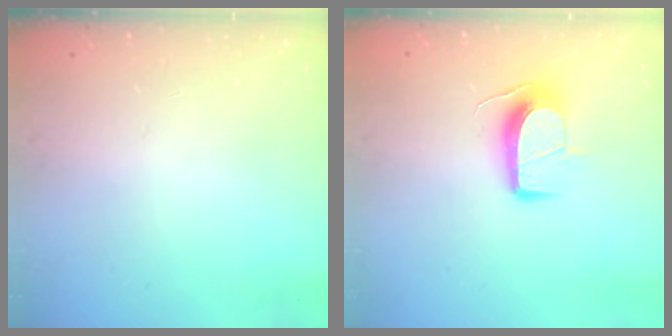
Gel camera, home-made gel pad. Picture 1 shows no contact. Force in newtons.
{"total": 9.9, "press": 9.9, "slide": 0.2}